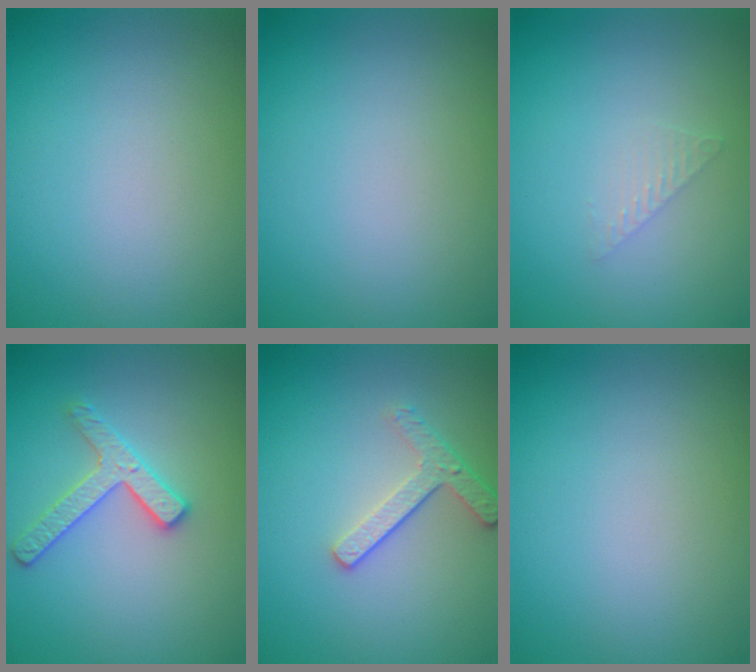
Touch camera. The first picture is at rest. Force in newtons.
{"total": 0.0}
{"total": 1.0, "press": 1.0, "slide": 0.0}
{"total": 2.6, "press": 2.6, "slide": 0.4}
{"total": 2.6, "press": 2.2, "slide": 1.3}
{"total": 0.0}